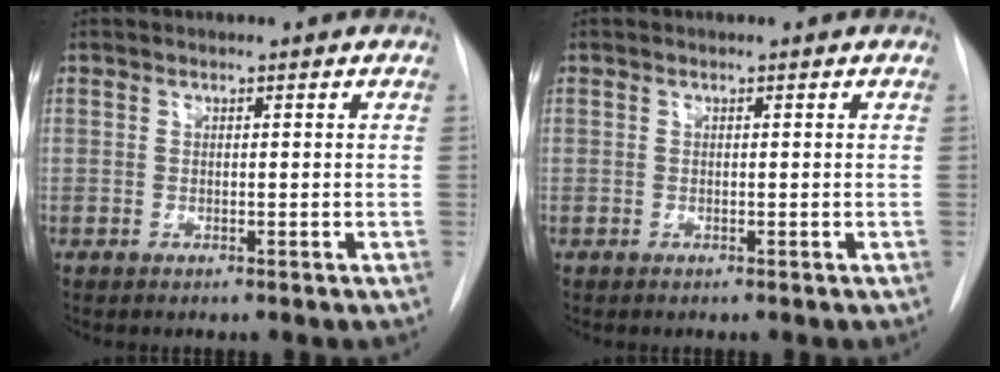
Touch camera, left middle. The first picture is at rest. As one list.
[{"total": 0.0}]